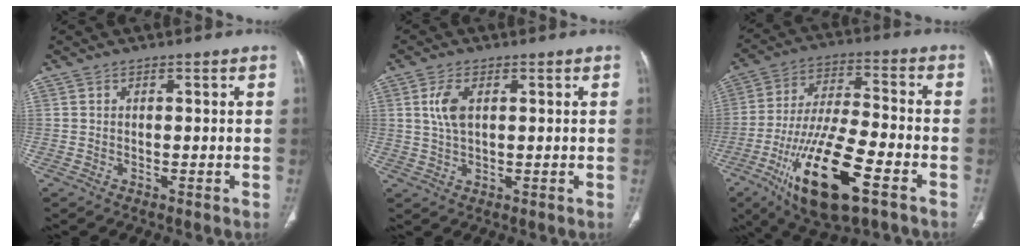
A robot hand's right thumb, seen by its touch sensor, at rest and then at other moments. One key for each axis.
{"total": 4.7, "fx": 1.3, "fy": 2.3, "fz": 3.8, "tx": -0.088, "ty": -0.001, "tz": 0.027}
{"total": 20.3, "fx": -9.1, "fy": 6.8, "fz": 16.8, "tx": -0.319, "ty": 0.026, "tz": -0.150}